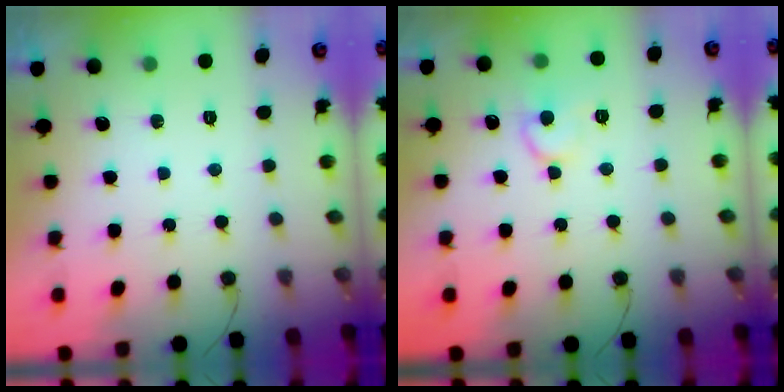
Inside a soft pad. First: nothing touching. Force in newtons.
{"total": 9.3, "press": 9.2, "slide": 0.8}